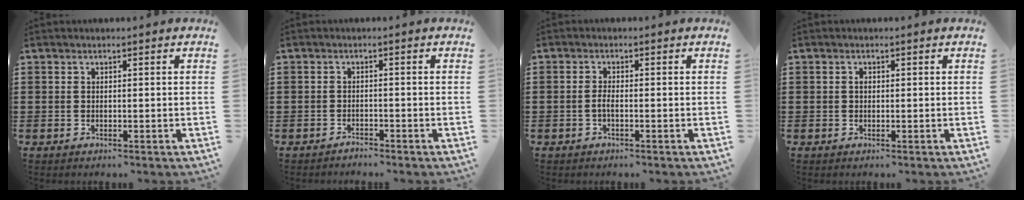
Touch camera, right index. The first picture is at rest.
{"total": 1.4, "force": [-1.3, 0.1, -0.1], "torque": [-0.003, 0.004, -0.030]}
{"total": 1.6, "force": [-0.7, 0.3, 1.4], "torque": [-0.041, -0.005, -0.017]}
{"total": 0.8, "force": [0.0, 0.5, 0.6], "torque": [-0.014, 0.001, -0.001]}